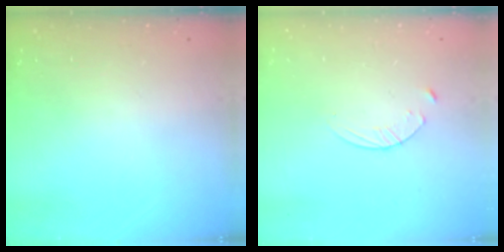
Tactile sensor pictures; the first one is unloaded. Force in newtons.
{"total": 3.1, "press": 3.1, "slide": 0.3}